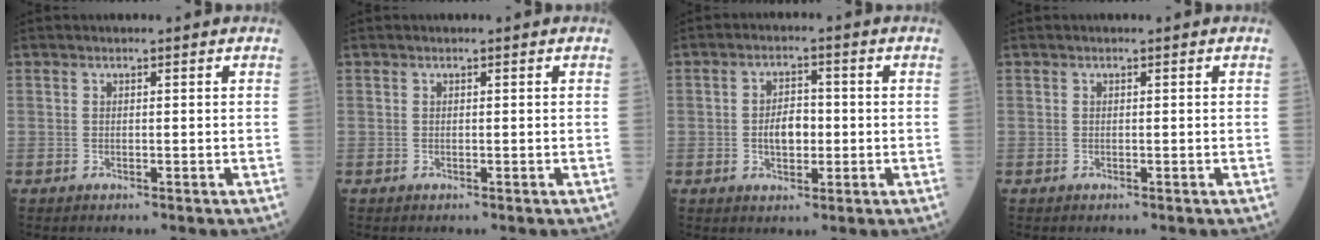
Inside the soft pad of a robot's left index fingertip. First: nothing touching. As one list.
[{"total": 0.0}, {"total": 4.5, "force": [-0.5, 2.6, 3.7], "torque": [-0.069, 0.008, -0.009]}, {"total": 0.0}]